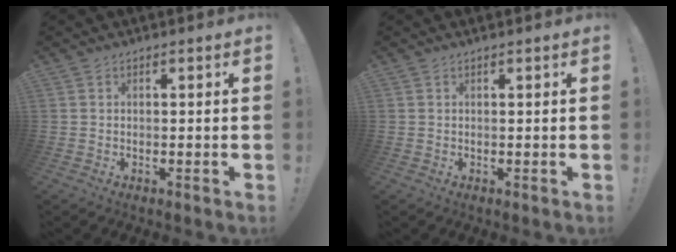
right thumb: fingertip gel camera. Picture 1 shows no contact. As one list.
[{"total": 0.6, "force": [0.4, -0.2, 0.4], "torque": [0.001, -0.003, 0.006]}]